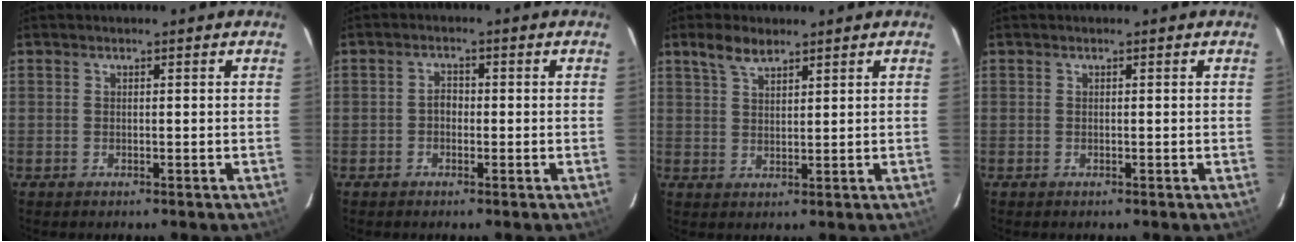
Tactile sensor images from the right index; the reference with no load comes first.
{"total": 1.8, "force": [-0.5, 1.4, 1.0], "torque": [-0.018, 0.008, -0.011]}
{"total": 4.3, "force": [3.2, 1.7, 2.4], "torque": [-0.043, 0.008, 0.062]}
{"total": 0.0}